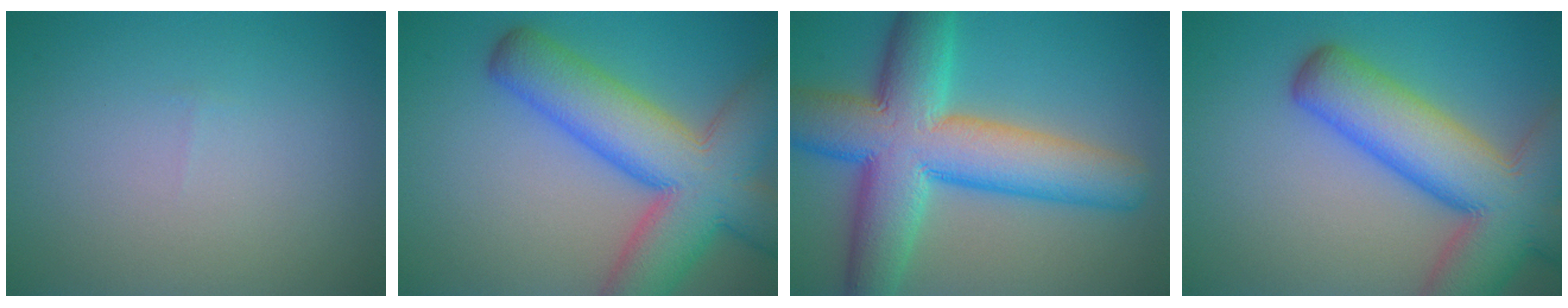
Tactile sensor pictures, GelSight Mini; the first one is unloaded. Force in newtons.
{"total": 11.7, "press": 11.6, "slide": 0.6}
{"total": 12.3, "press": 12.3, "slide": 0.3}
{"total": 11.7, "press": 11.7, "slide": 0.6}